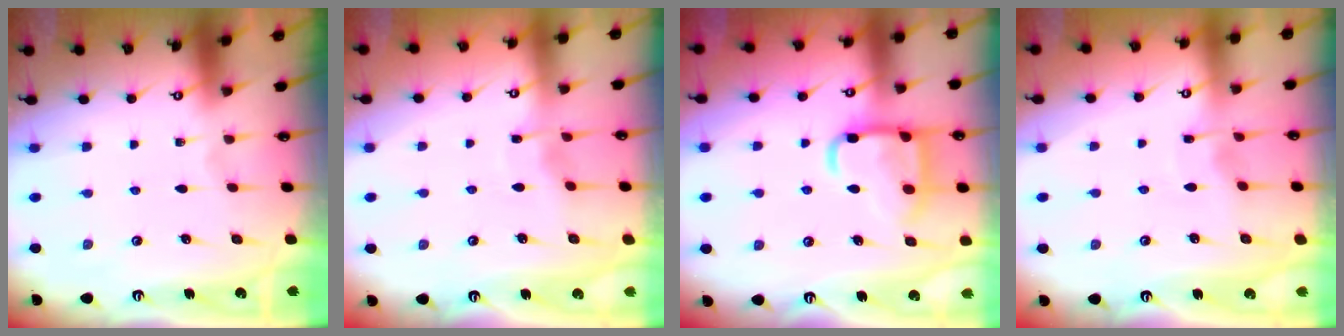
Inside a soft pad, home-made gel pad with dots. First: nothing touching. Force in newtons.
{"total": 3.5, "press": 3.5, "slide": 0.3}
{"total": 15.2, "press": 15.1, "slide": 1.4}
{"total": 3.3, "press": 3.3, "slide": 0.4}